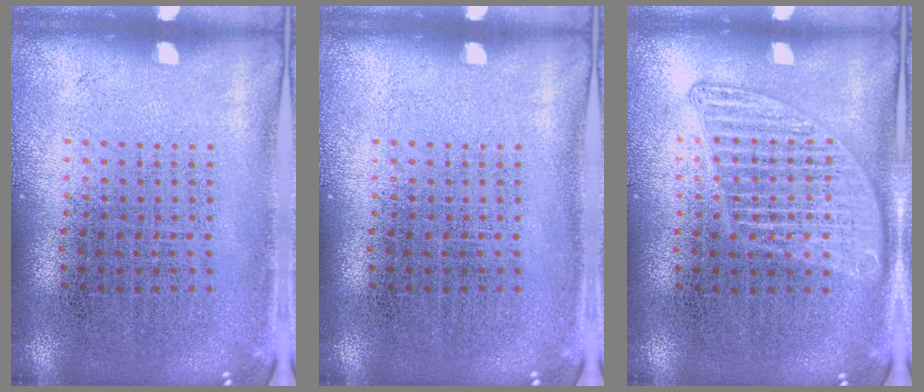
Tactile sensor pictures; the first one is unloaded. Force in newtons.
{"total": 0.0}
{"total": 1.2, "press": 1.2, "slide": 0.1}